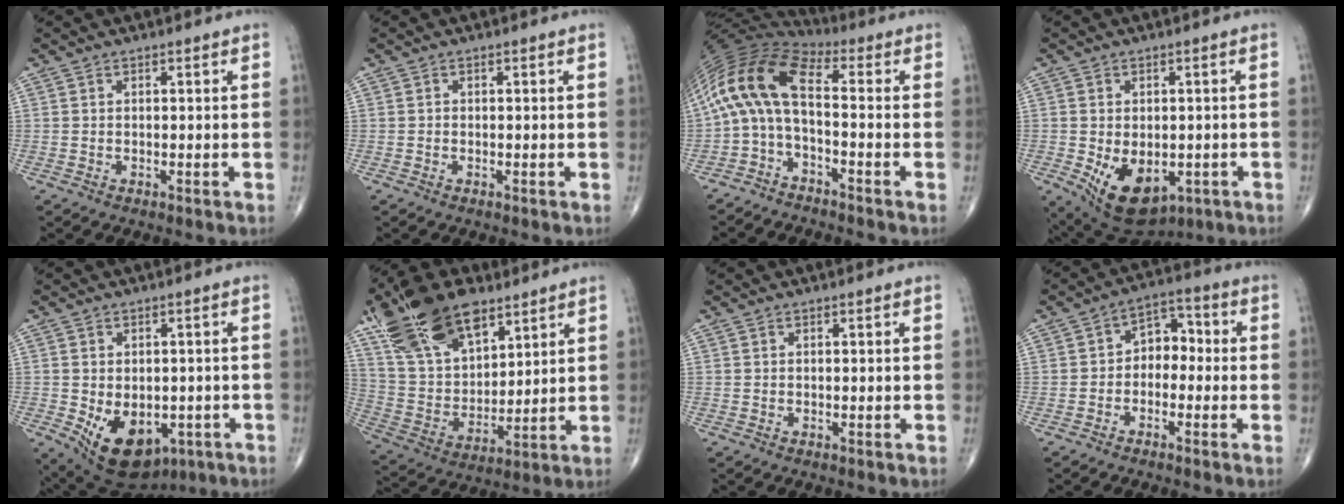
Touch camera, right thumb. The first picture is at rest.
{"total": 0.0}
{"total": 13.0, "force": [-2.1, 5.6, 11.5], "torque": [-0.230, 0.066, -0.056]}
{"total": 11.8, "force": [-3.5, 7.4, 8.5], "torque": [-0.119, -0.006, -0.034]}
{"total": 13.2, "force": [-4.3, 8.7, 8.9], "torque": [-0.120, -0.004, -0.043]}
{"total": 21.6, "force": [13.1, 11.0, 13.3], "torque": [-0.230, -0.031, 0.251]}
{"total": 0.0}
{"total": 6.2, "force": [-1.0, 4.5, 4.1], "torque": [-0.030, 0.034, -0.035]}